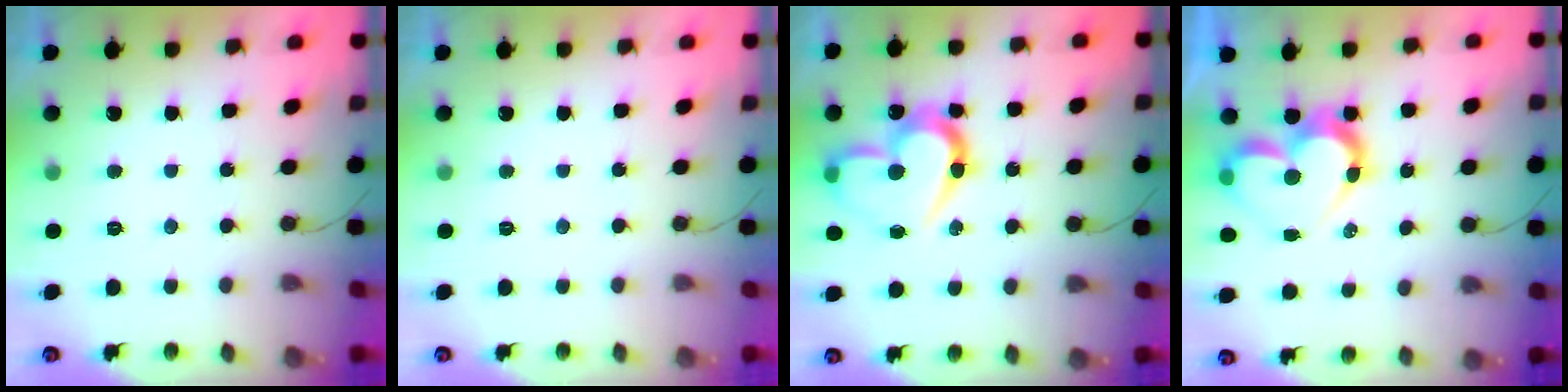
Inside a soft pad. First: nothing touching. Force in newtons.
{"total": 0.0}
{"total": 17.6, "press": 17.5, "slide": 1.6}
{"total": 12.9, "press": 12.9, "slide": 1.5}